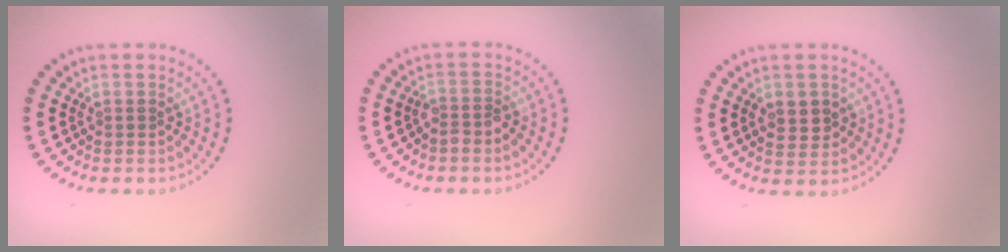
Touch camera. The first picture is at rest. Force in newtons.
{"total": 1.5, "press": 1.3, "slide": 0.9}
{"total": 2.5, "press": 2.4, "slide": 0.5}